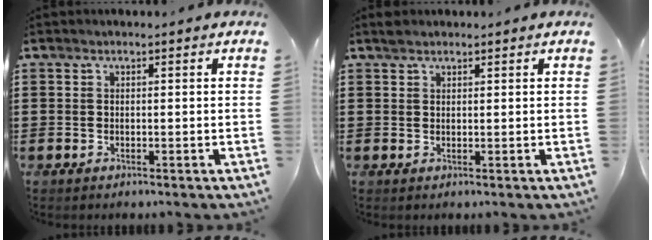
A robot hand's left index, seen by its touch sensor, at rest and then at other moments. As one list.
[{"total": 1.1, "force": [1.0, 0.5, 0.3], "torque": [-0.009, 0.001, 0.019]}]